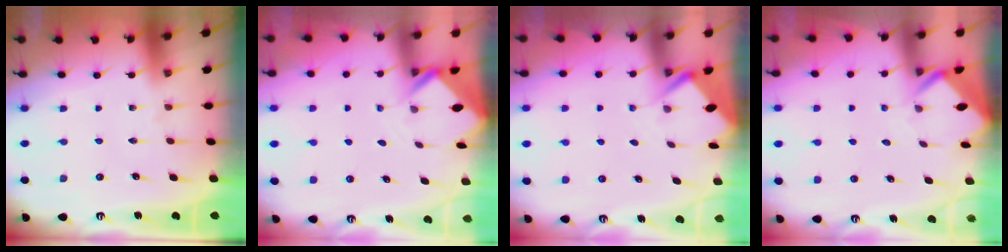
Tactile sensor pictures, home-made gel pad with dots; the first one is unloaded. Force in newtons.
{"total": 2.4, "press": 2.4, "slide": 0.1}
{"total": 2.9, "press": 2.9, "slide": 0.1}
{"total": 3.0, "press": 3.0, "slide": 0.2}